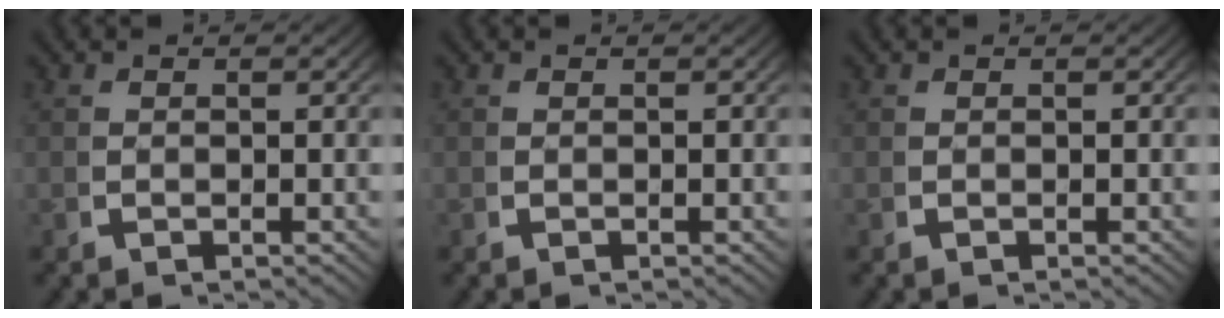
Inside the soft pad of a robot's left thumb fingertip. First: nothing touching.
{"total": 0.0}
{"total": 0.0}